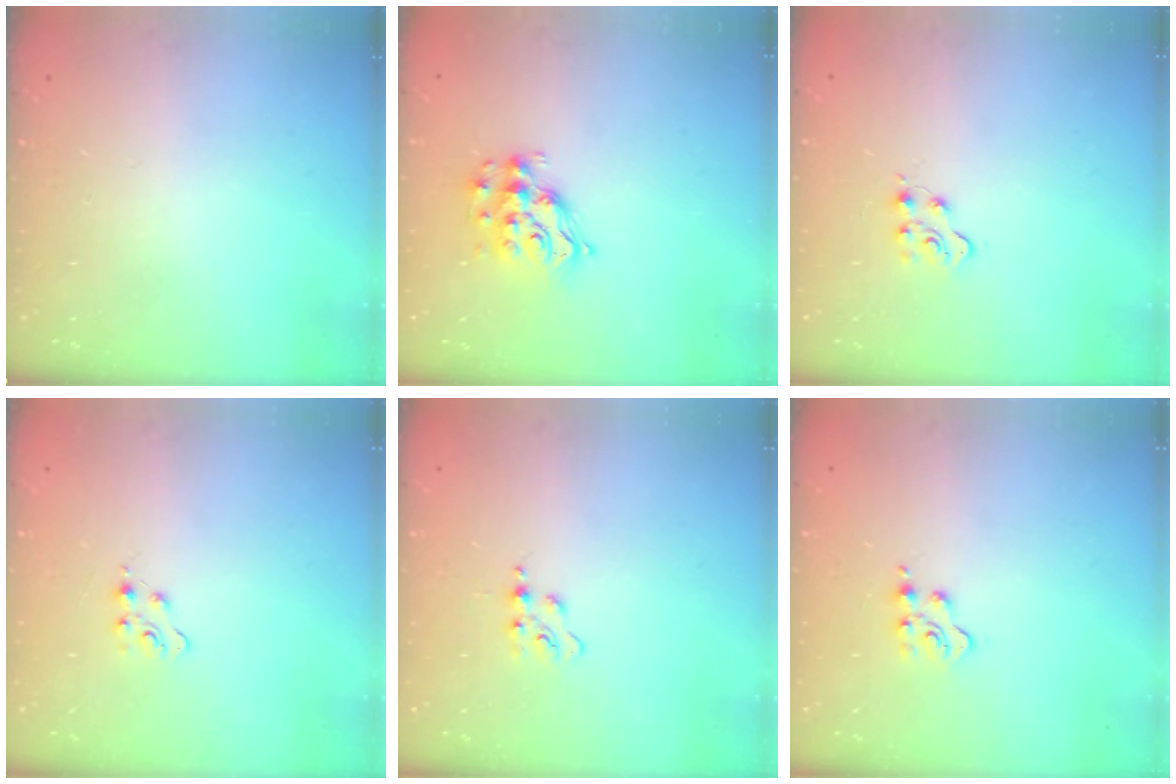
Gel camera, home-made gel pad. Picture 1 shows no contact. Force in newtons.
{"total": 12.2, "press": 12.2, "slide": 0.8}
{"total": 5.1, "press": 5.1, "slide": 0.6}
{"total": 4.0, "press": 3.9, "slide": 0.5}
{"total": 3.9, "press": 3.9, "slide": 0.5}
{"total": 3.8, "press": 3.8, "slide": 0.5}